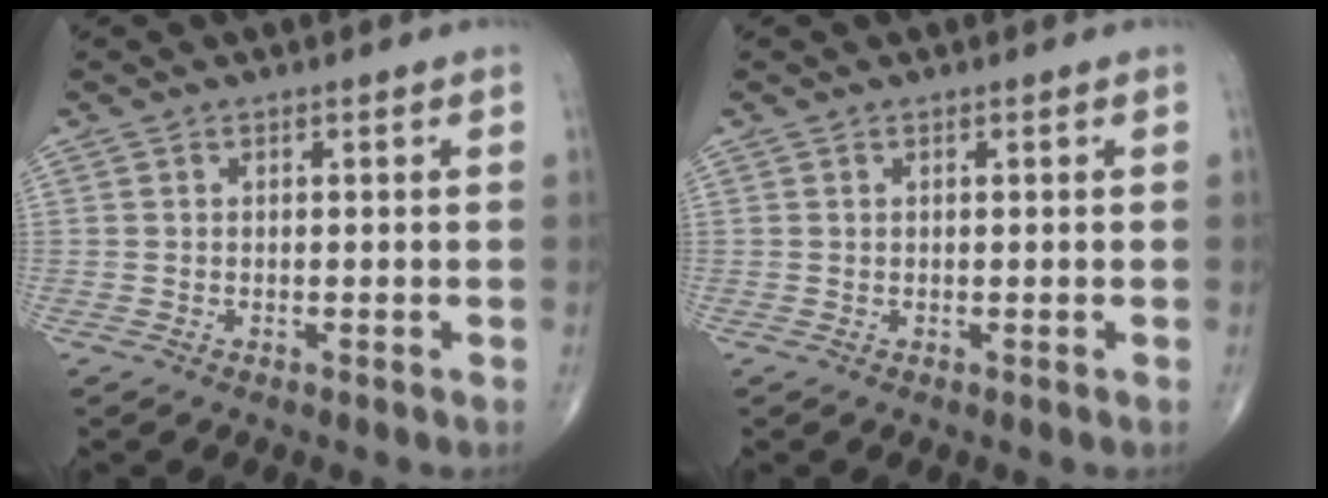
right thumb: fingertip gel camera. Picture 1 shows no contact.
{"total": 0.0}